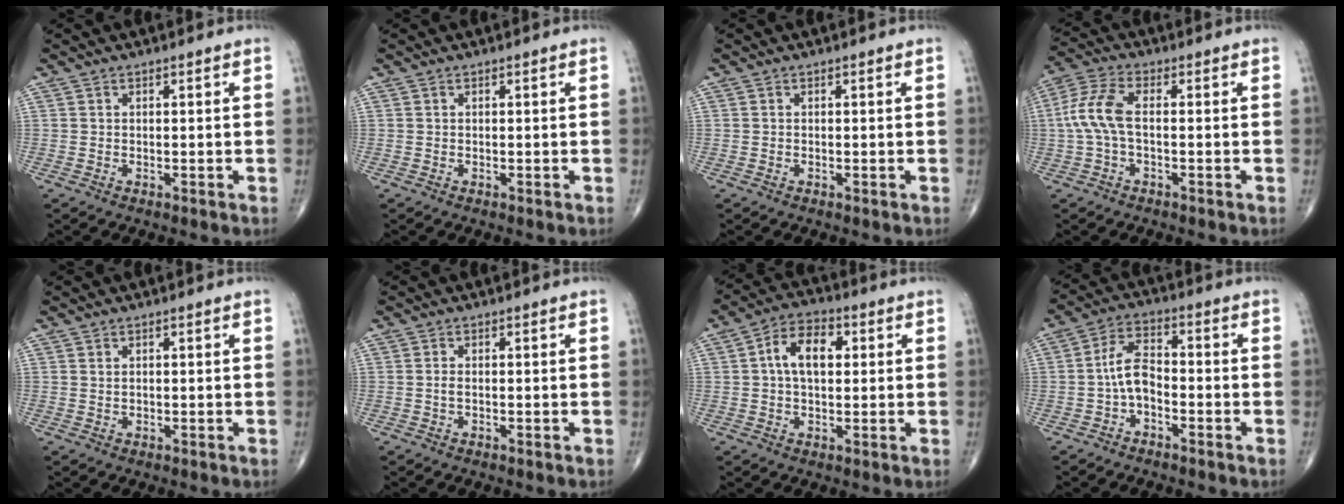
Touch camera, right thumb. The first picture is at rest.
{"total": 0.0}
{"total": 0.0}
{"total": 7.6, "force": [-0.3, 3.3, 6.9], "torque": [-0.171, 0.021, -0.013]}
{"total": 0.6, "force": [0.3, 0.4, 0.4], "torque": [-0.007, -0.001, 0.006]}
{"total": 0.9, "force": [-0.2, 0.4, 0.8], "torque": [-0.014, 0.000, -0.005]}
{"total": 8.7, "force": [1.6, 5.2, 6.8], "torque": [-0.112, 0.018, 0.021]}
{"total": 6.2, "force": [-1.8, 3.5, 4.8], "torque": [-0.084, 0.032, -0.043]}